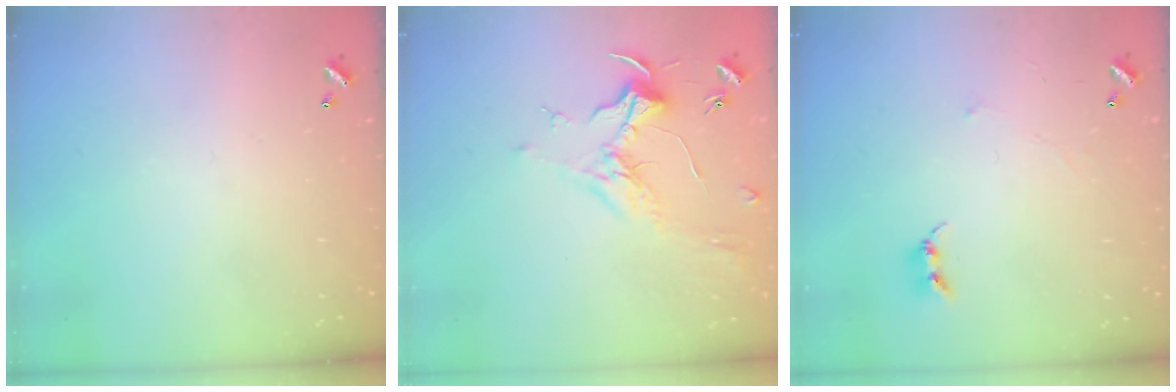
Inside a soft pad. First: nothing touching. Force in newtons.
{"total": 1.8, "press": 1.7, "slide": 0.8}
{"total": 2.4, "press": 2.4, "slide": 0.4}